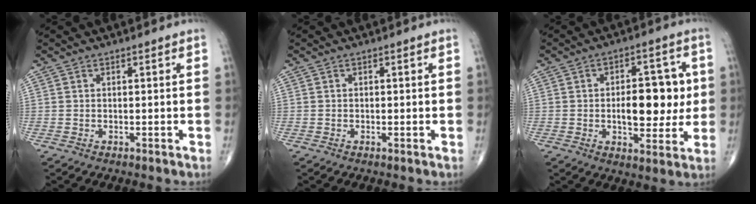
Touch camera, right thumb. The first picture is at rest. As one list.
[{"total": 0.0}, {"total": 12.7, "force": [0.2, 6.6, 10.9], "torque": [-0.120, 0.008, 0.006]}]